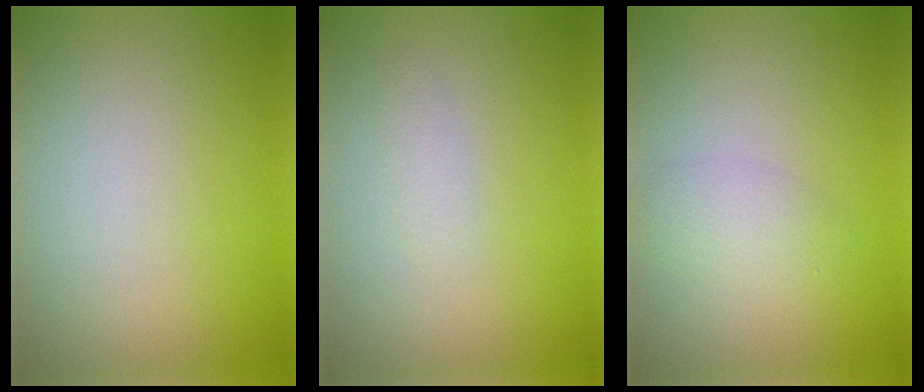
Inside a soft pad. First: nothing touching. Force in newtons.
{"total": 0.9, "press": 0.9, "slide": 0.1}
{"total": 2.0, "press": 2.0, "slide": 0.1}